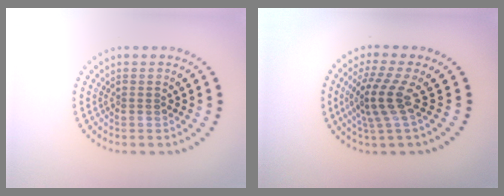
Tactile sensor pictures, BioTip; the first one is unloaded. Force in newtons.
{"total": 3.7, "press": 2.7, "slide": 2.6}